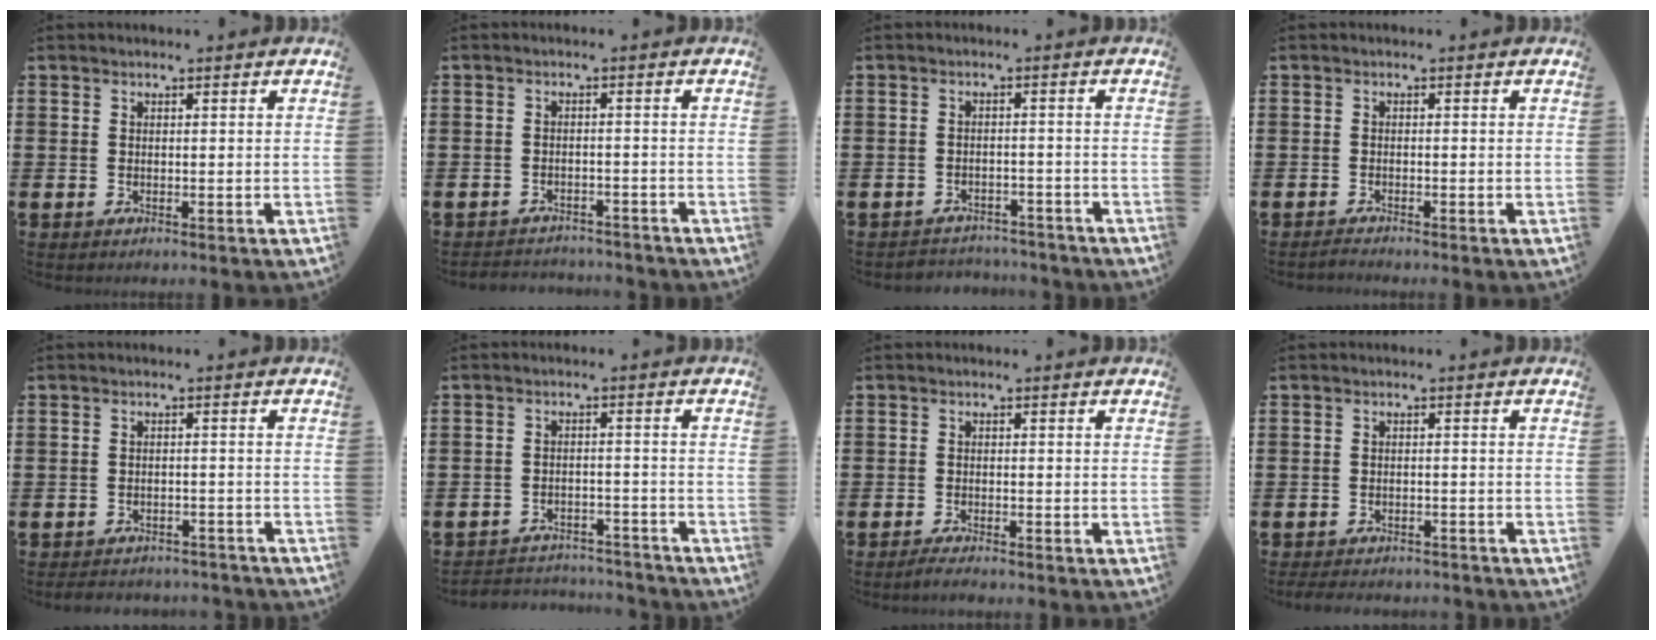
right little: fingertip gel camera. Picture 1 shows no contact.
{"total": 1.9, "force": [-1.9, 0.1, -0.3], "torque": [-0.002, 0.003, -0.044]}
{"total": 2.2, "force": [-2.1, 0.2, -0.4], "torque": [-0.001, 0.004, -0.049]}
{"total": 0.8, "force": [-0.7, 0.0, 0.2], "torque": [-0.005, -0.003, -0.014]}
{"total": 1.9, "force": [-1.9, 0.1, -0.2], "torque": [-0.003, 0.003, -0.042]}
{"total": 3.1, "force": [-3.1, 0.3, -0.2], "torque": [-0.003, 0.003, -0.067]}
{"total": 1.2, "force": [-1.1, 0.0, 0.5], "torque": [-0.010, -0.002, -0.021]}
{"total": 1.5, "force": [-1.5, 0.1, 0.0], "torque": [-0.004, 0.002, -0.033]}